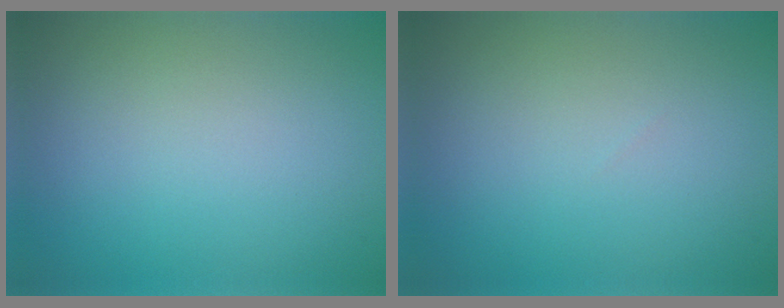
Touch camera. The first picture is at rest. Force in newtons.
{"total": 0.0}